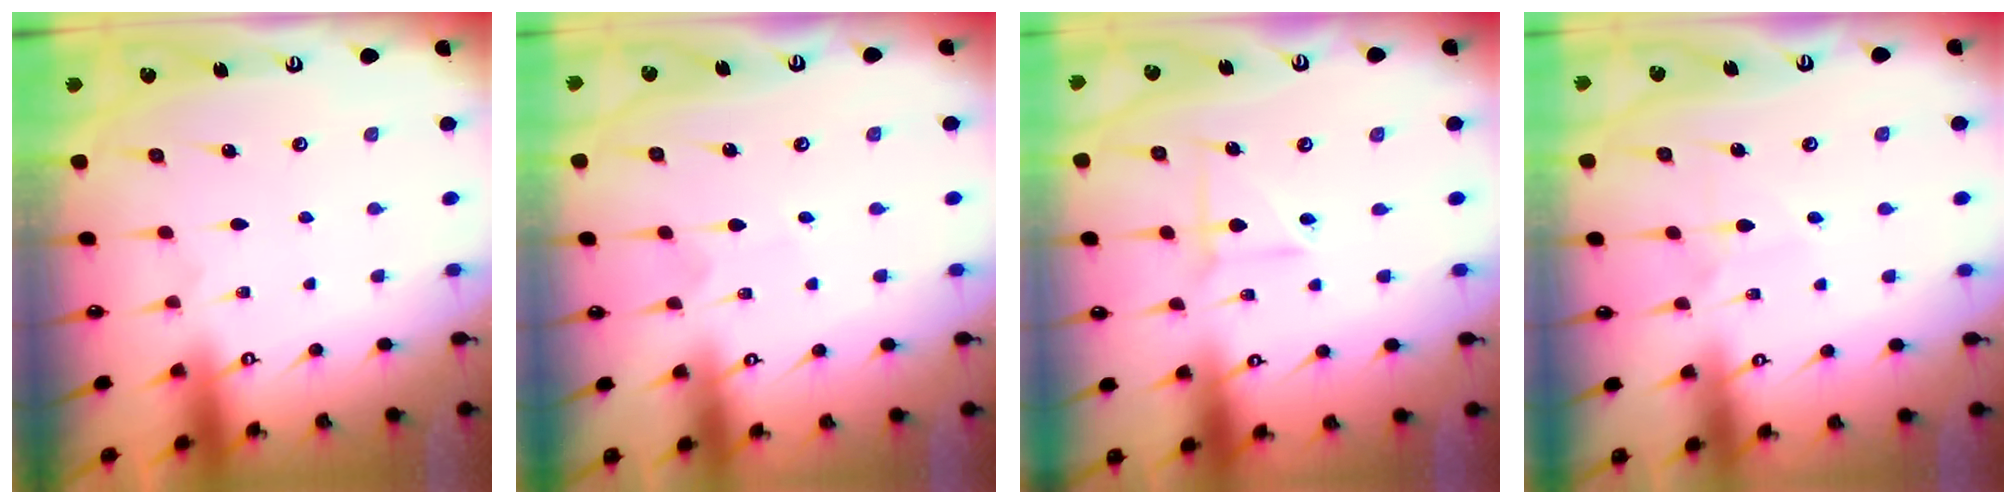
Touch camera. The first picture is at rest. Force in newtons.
{"total": 1.2, "press": 1.2, "slide": 0.1}
{"total": 3.5, "press": 3.3, "slide": 1.3}
{"total": 5.4, "press": 5.4, "slide": 0.3}